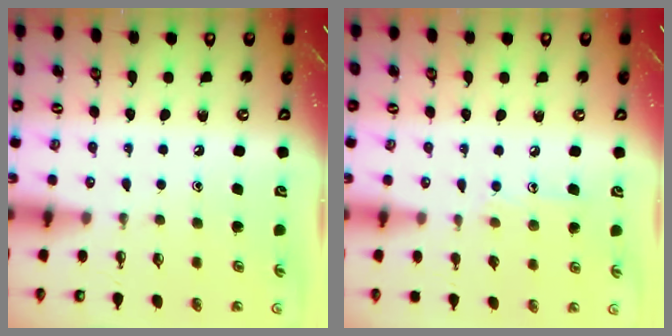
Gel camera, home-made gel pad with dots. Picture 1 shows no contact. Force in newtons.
{"total": 7.6, "press": 7.5, "slide": 0.6}